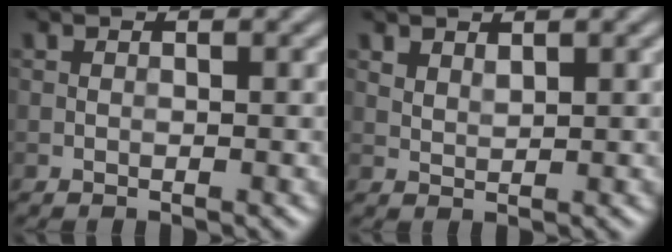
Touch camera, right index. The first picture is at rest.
{"total": 1.3, "force": [1.1, 0.5, 0.5], "torque": [-0.017, -0.003, 0.023]}